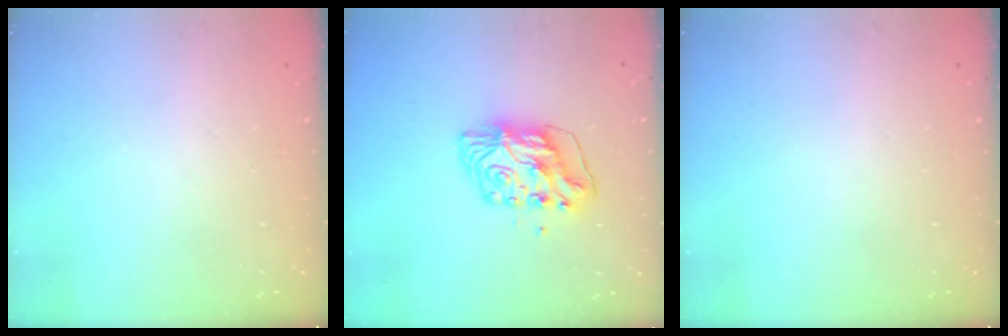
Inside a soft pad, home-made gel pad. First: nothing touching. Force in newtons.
{"total": 9.2, "press": 9.2, "slide": 1.0}
{"total": 0.0}